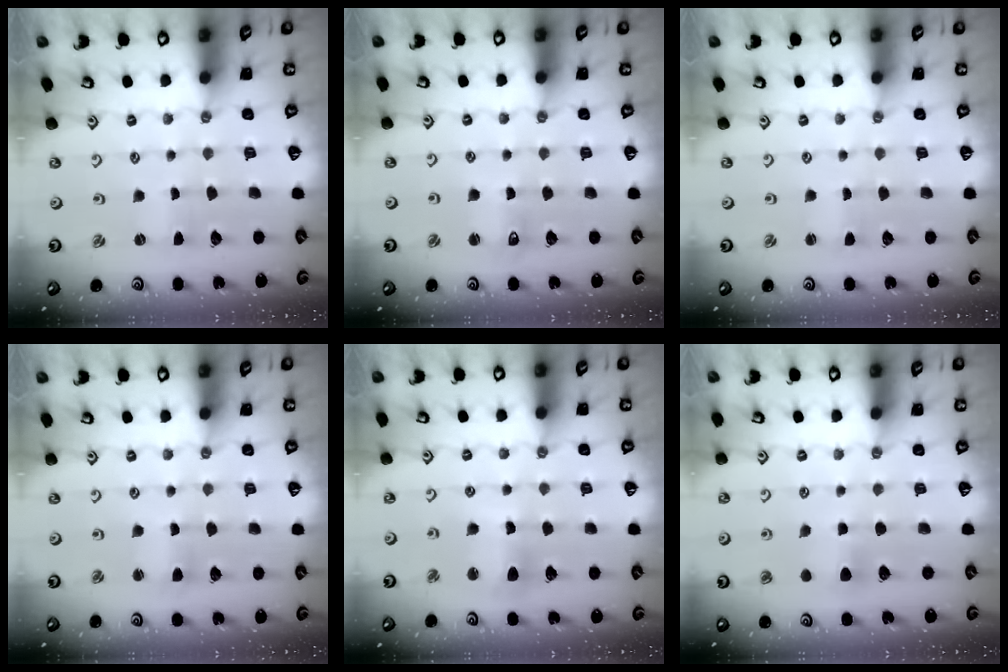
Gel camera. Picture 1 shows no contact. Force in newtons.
{"total": 3.6, "press": 3.6, "slide": 0.4}
{"total": 0.7, "press": 0.7, "slide": 0.0}
{"total": 2.5, "press": 2.5, "slide": 0.3}
{"total": 8.9, "press": 8.8, "slide": 1.3}
{"total": 6.3, "press": 6.2, "slide": 1.1}